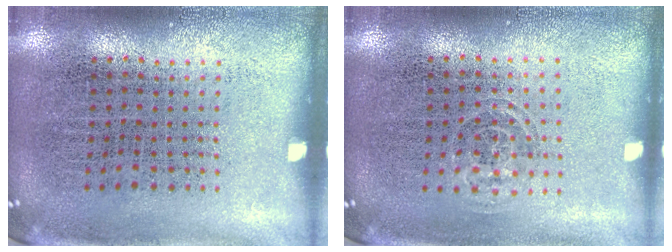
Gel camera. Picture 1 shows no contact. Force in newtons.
{"total": 0.8, "press": 0.6, "slide": 0.6}